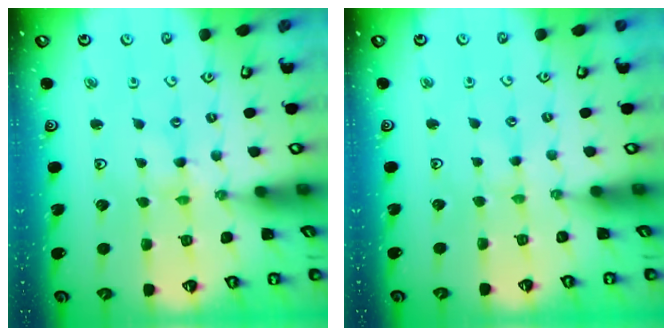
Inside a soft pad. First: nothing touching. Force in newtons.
{"total": 0.0}